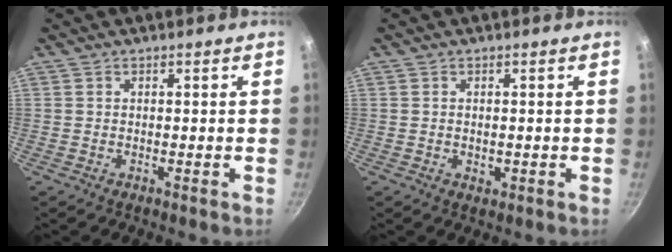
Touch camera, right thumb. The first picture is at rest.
{"total": 1.4, "force": [-0.2, 1.0, 1.0], "torque": [-0.013, -0.001, -0.002]}